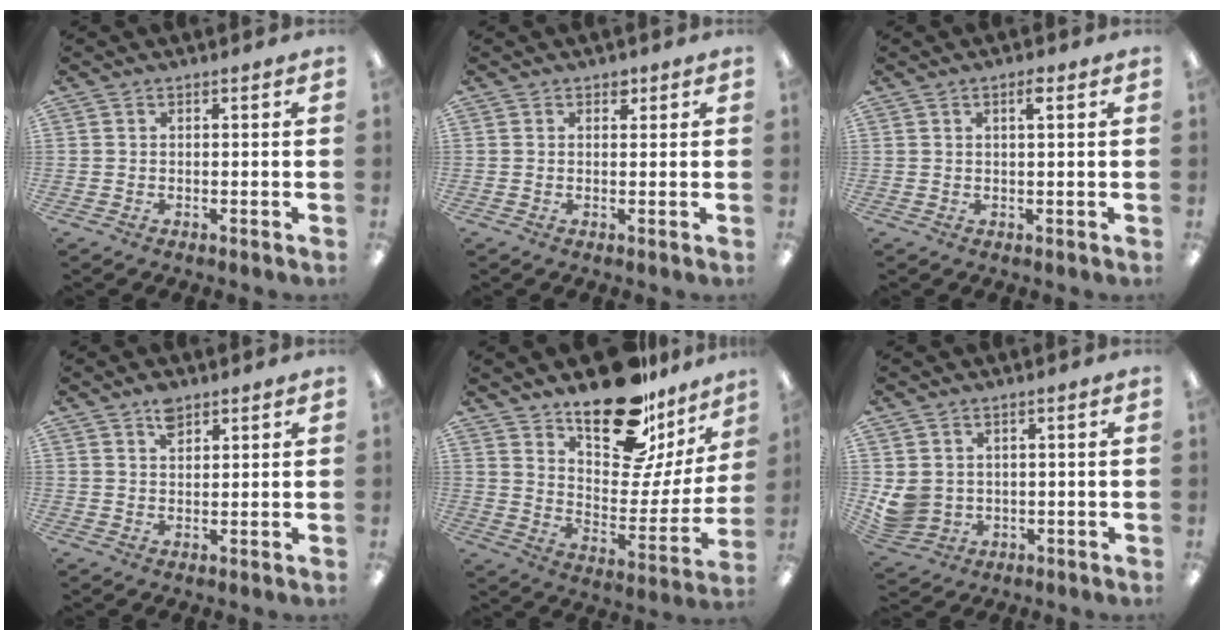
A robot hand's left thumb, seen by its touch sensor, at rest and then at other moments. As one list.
[{"total": 1.6, "force": [1.1, 1.1, 0.6], "torque": [0.004, -0.004, 0.015]}, {"total": 2.4, "force": [1.3, 0.5, 1.9], "torque": [-0.035, 0.002, 0.019]}, {"total": 4.0, "force": [2.8, 2.1, 1.9], "torque": [-0.028, -0.006, 0.049]}, {"total": 21.4, "force": [16.5, 8.6, 10.7], "torque": [-0.152, -0.121, 0.282]}, {"total": 5.2, "force": [1.4, 4.7, 1.6], "torque": [-0.046, -0.004, 0.030]}]